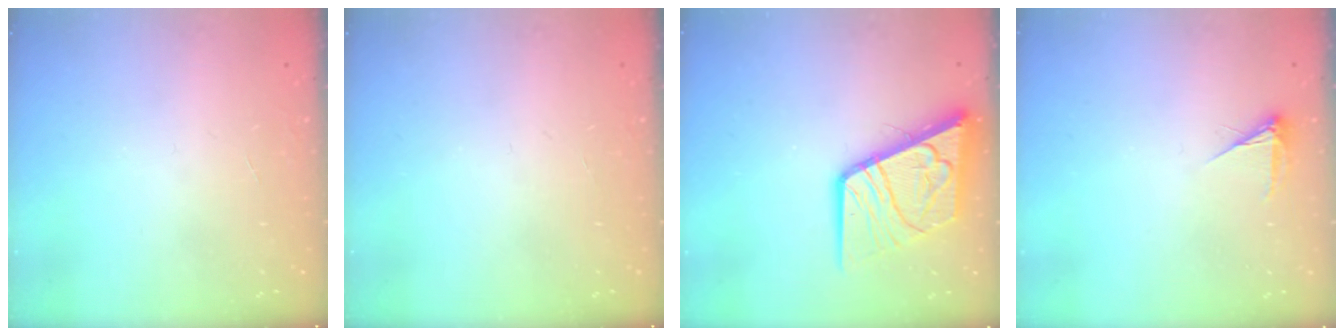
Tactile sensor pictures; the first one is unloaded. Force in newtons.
{"total": 0.0}
{"total": 16.8, "press": 16.7, "slide": 2.0}
{"total": 3.3, "press": 3.3, "slide": 0.4}